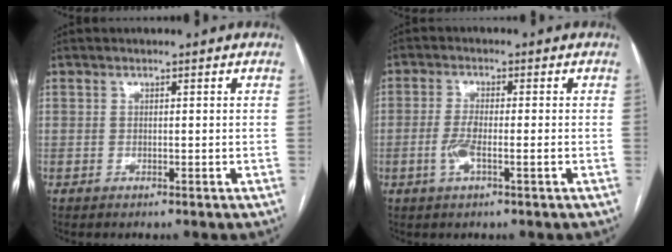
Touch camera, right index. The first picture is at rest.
{"total": 3.9, "force": [-1.2, 0.6, 3.6], "torque": [-0.078, -0.002, -0.023]}